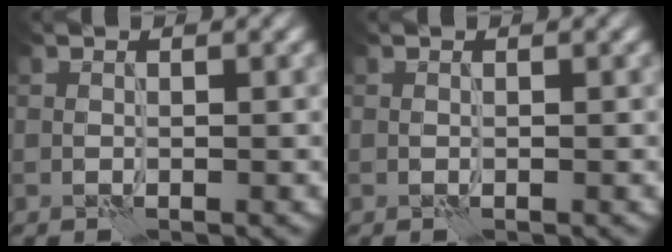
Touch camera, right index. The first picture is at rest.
{"total": 0.0}